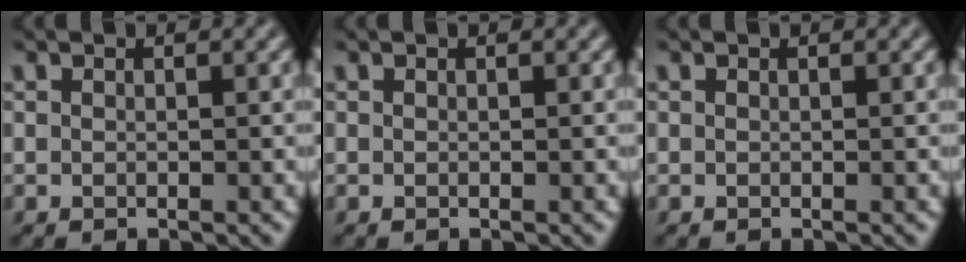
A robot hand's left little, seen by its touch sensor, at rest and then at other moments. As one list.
[{"total": 0.0}, {"total": 0.0}]